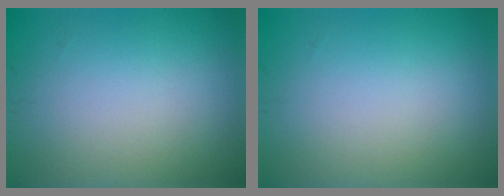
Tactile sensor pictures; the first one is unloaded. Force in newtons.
{"total": 0.0}